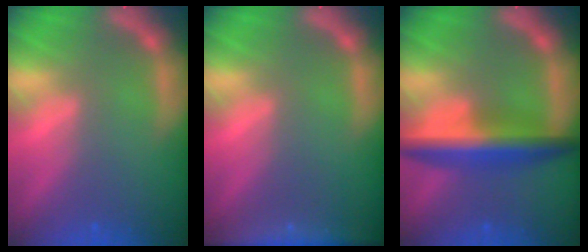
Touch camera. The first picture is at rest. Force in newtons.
{"total": 6.0}
{"total": 6.6}